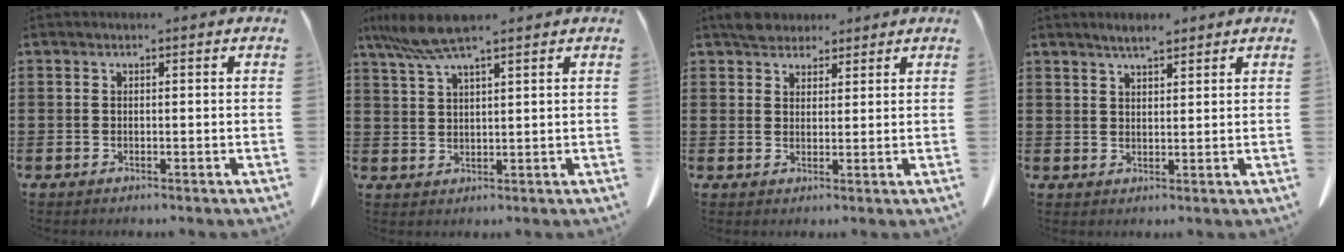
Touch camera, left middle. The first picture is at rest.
{"total": 6.3, "force": [4.8, 0.5, 4.0], "torque": [-0.091, -0.008, 0.087]}
{"total": 3.8, "force": [3.3, 1.8, 0.7], "torque": [-0.017, 0.002, 0.062]}
{"total": 2.7, "force": [2.3, 0.4, 1.2], "torque": [-0.029, 0.004, 0.043]}